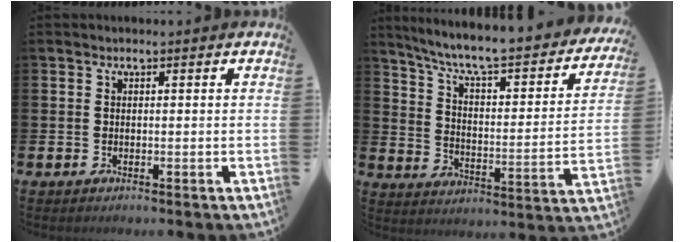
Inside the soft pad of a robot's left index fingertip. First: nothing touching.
{"total": 7.8, "force": [6.7, 1.5, 3.5], "torque": [-0.083, -0.063, 0.106]}